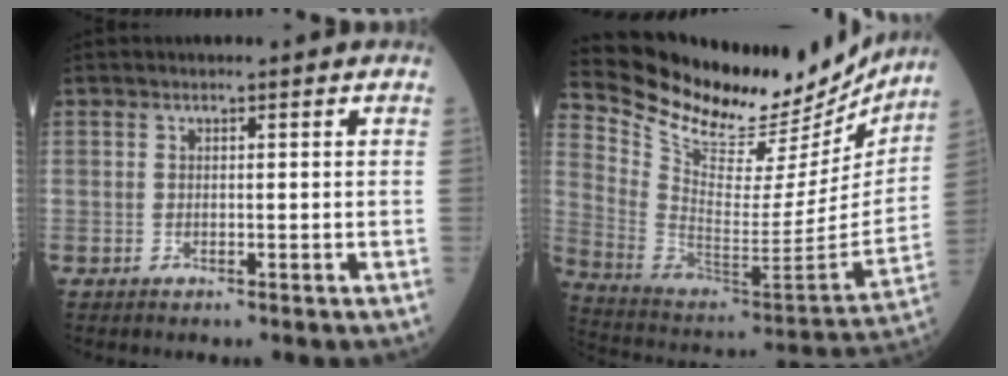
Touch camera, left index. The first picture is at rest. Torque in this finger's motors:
{"motor_torque": [1.00, -1.14, 0.11, 0.02]}